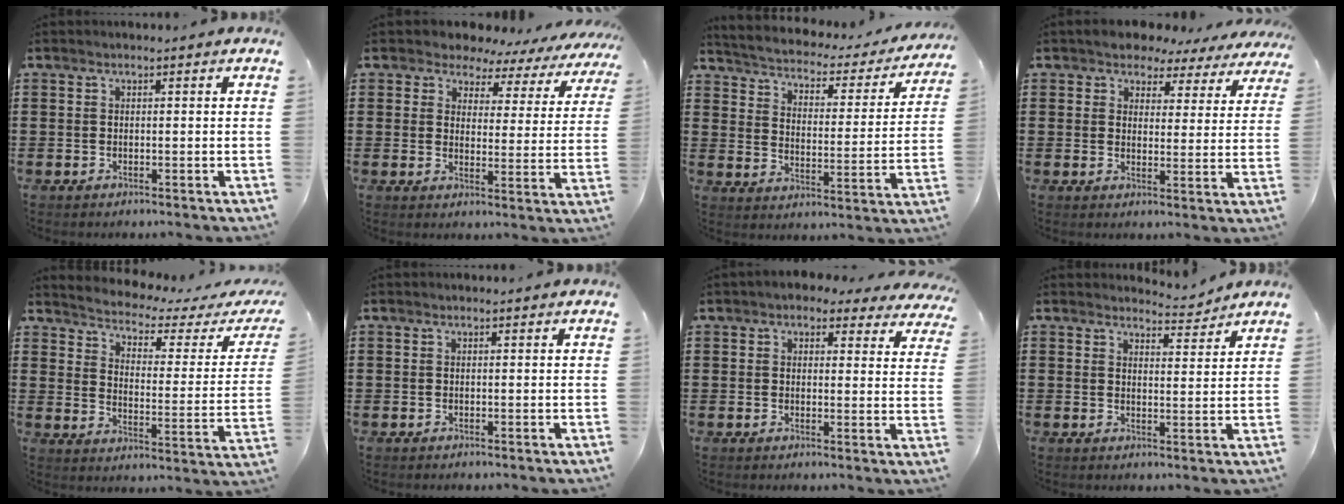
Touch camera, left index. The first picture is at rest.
{"total": 4.1, "force": [3.6, 1.8, 0.5], "torque": [-0.036, -0.021, 0.060]}
{"total": 1.9, "force": [1.7, 0.5, 0.7], "torque": [-0.032, -0.025, 0.018]}
{"total": 4.2, "force": [3.7, 1.8, 0.6], "torque": [-0.026, -0.016, 0.061]}
{"total": 2.5, "force": [2.3, 0.3, 1.0], "torque": [-0.040, -0.026, 0.028]}
{"total": 0.0}
{"total": 3.3, "force": [2.7, 1.5, 1.3], "torque": [-0.028, -0.003, 0.047]}
{"total": 3.7, "force": [3.6, 0.5, 0.4], "torque": [-0.013, -0.018, 0.066]}